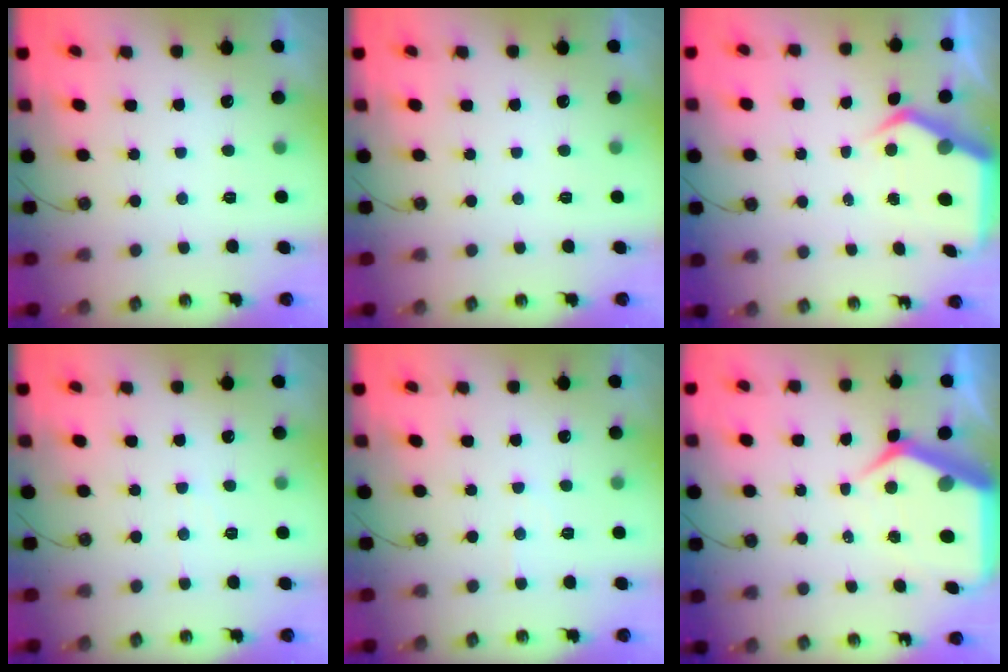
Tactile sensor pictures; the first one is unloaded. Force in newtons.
{"total": 0.0}
{"total": 6.2, "press": 6.2, "slide": 0.8}
{"total": 4.5, "press": 4.4, "slide": 0.6}
{"total": 4.0, "press": 3.9, "slide": 0.6}
{"total": 10.5, "press": 10.4, "slide": 1.0}